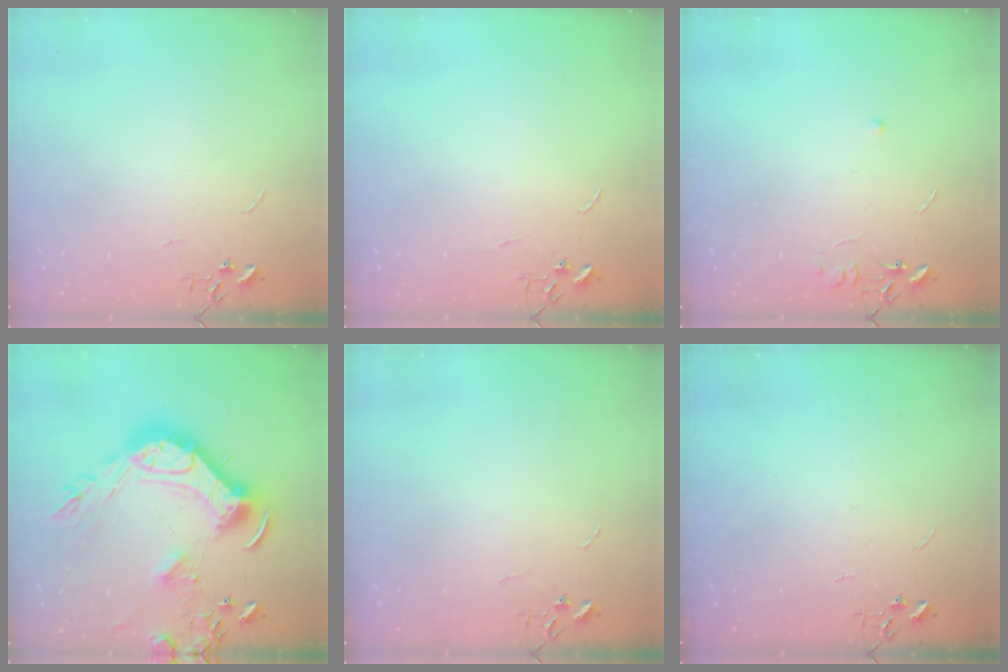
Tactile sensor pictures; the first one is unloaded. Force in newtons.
{"total": 0.0}
{"total": 4.5, "press": 4.5, "slide": 0.6}
{"total": 27.8, "press": 27.6, "slide": 3.0}
{"total": 0.0}
{"total": 0.0}